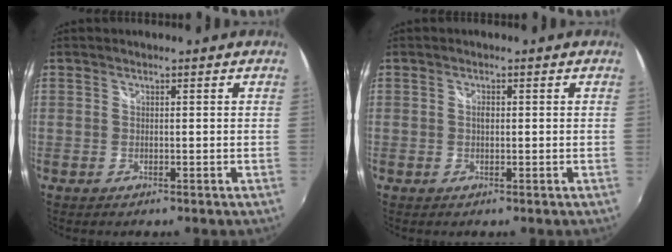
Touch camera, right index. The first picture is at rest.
{"total": 1.0, "force": [0.0, 0.6, 0.8], "torque": [-0.015, 0.002, -0.001]}